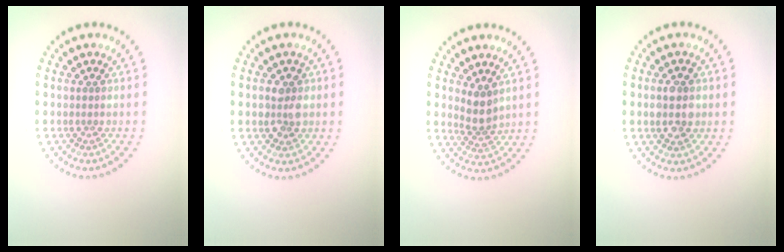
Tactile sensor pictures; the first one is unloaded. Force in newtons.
{"total": 2.5, "press": 2.4, "slide": 0.6}
{"total": 2.5, "press": 1.8, "slide": 1.7}
{"total": 2.8, "press": 2.8, "slide": 0.2}